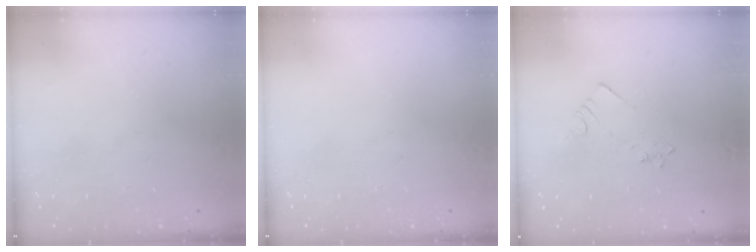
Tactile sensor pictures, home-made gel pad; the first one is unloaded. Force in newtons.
{"total": 0.0}
{"total": 2.5, "press": 2.5, "slide": 0.3}